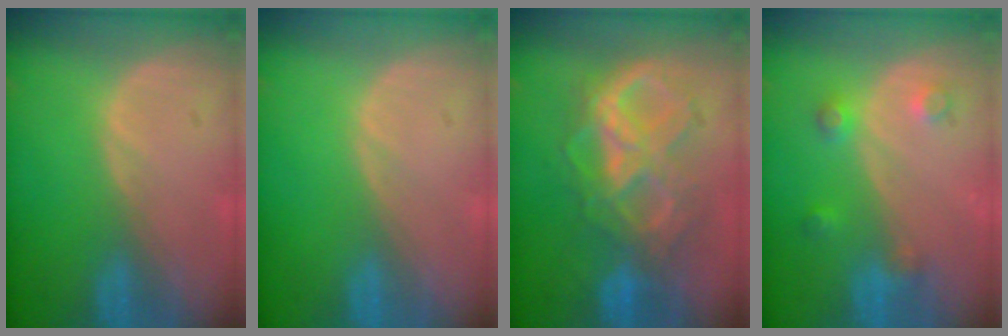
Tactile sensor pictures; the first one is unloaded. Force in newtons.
{"total": 0.0}
{"total": 9.6, "press": 9.5, "slide": 1.0}
{"total": 3.6, "press": 3.3, "slide": 1.6}